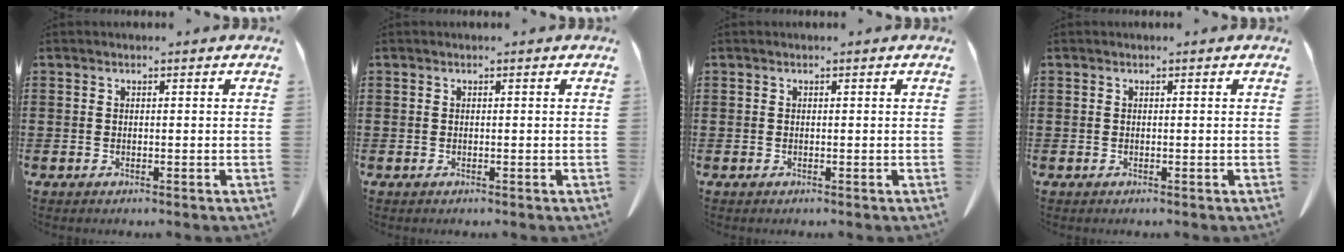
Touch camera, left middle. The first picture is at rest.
{"total": 0.0}
{"total": 0.0}
{"total": 0.0}